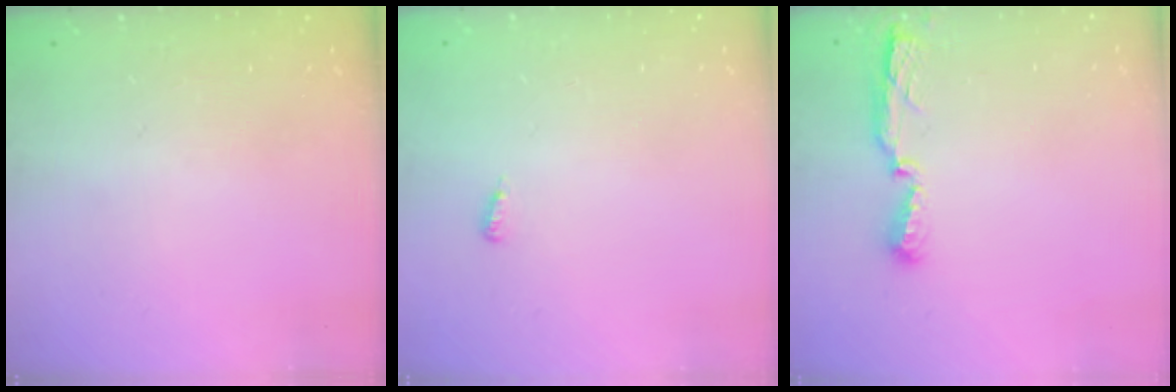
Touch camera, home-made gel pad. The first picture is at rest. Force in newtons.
{"total": 3.6, "press": 2.7, "slide": 2.4}
{"total": 9.5, "press": 7.8, "slide": 5.5}